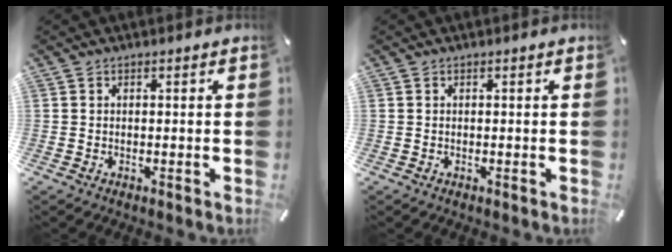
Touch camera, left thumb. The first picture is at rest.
{"total": 0.0}